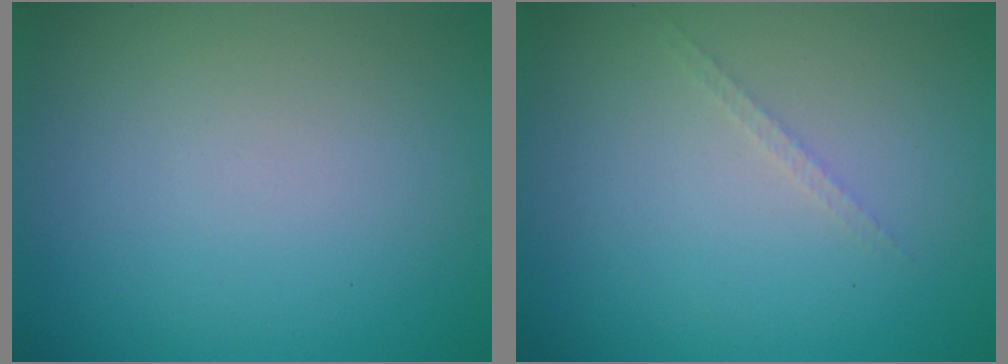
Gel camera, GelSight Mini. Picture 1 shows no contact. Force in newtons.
{"total": 0.8, "press": 0.8, "slide": 0.0}